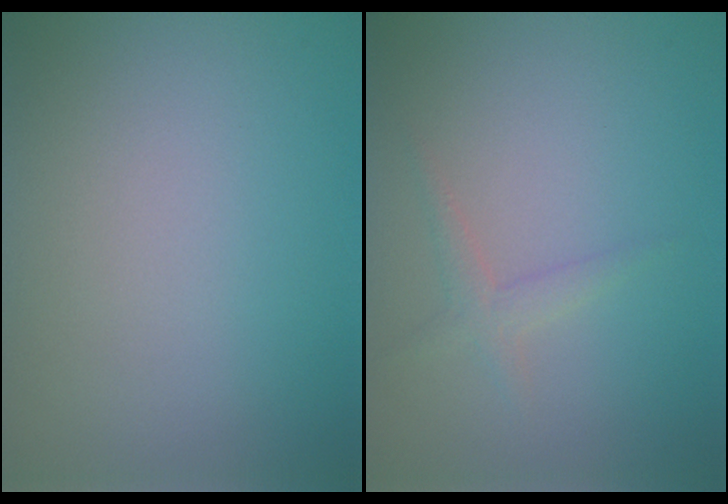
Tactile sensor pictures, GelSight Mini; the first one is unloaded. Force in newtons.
{"total": 1.2, "press": 1.2, "slide": 0.0}